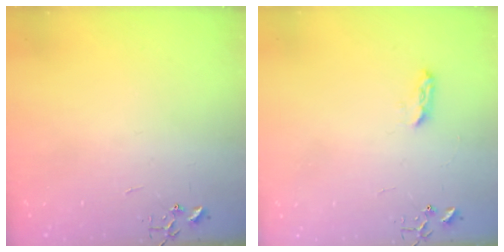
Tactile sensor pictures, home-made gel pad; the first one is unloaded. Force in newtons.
{"total": 5.3, "press": 5.2, "slide": 0.6}